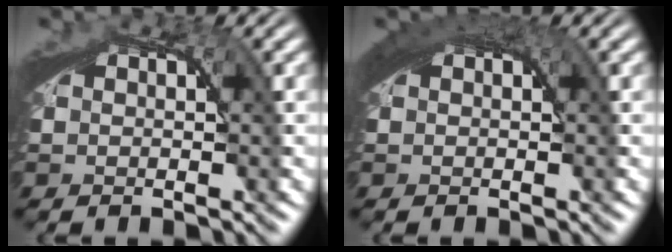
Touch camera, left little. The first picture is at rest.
{"total": 2.5, "force": [1.3, 0.6, 2.1], "torque": [-0.024, 0.012, 0.016]}